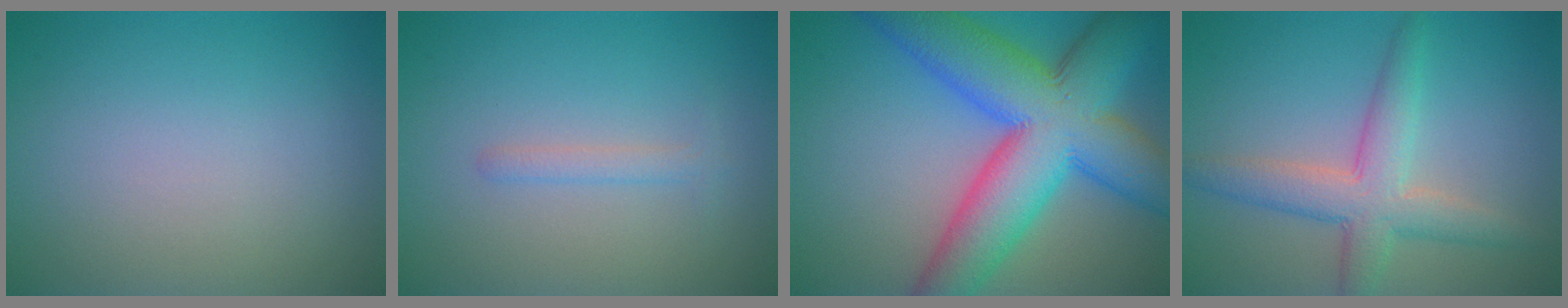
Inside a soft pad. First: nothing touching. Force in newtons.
{"total": 1.2, "press": 1.2, "slide": 0.1}
{"total": 13.4, "press": 13.4, "slide": 0.5}
{"total": 4.8, "press": 4.8, "slide": 0.1}